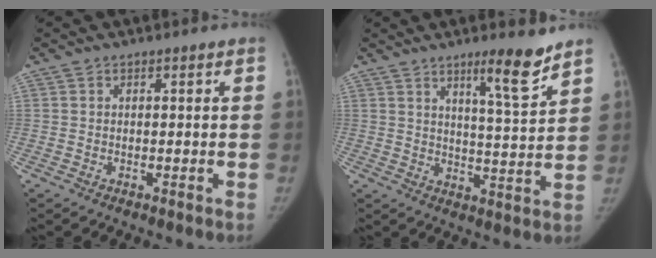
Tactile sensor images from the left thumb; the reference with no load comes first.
{"total": 8.7, "force": [6.2, 0.6, 6.0], "torque": [-0.086, -0.052, 0.098]}